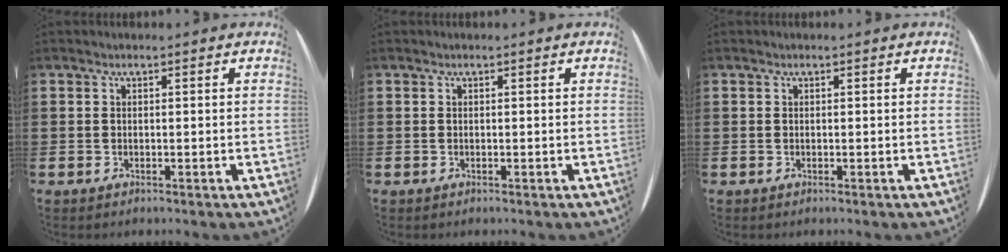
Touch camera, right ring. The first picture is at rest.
{"total": 0.0}
{"total": 0.0}